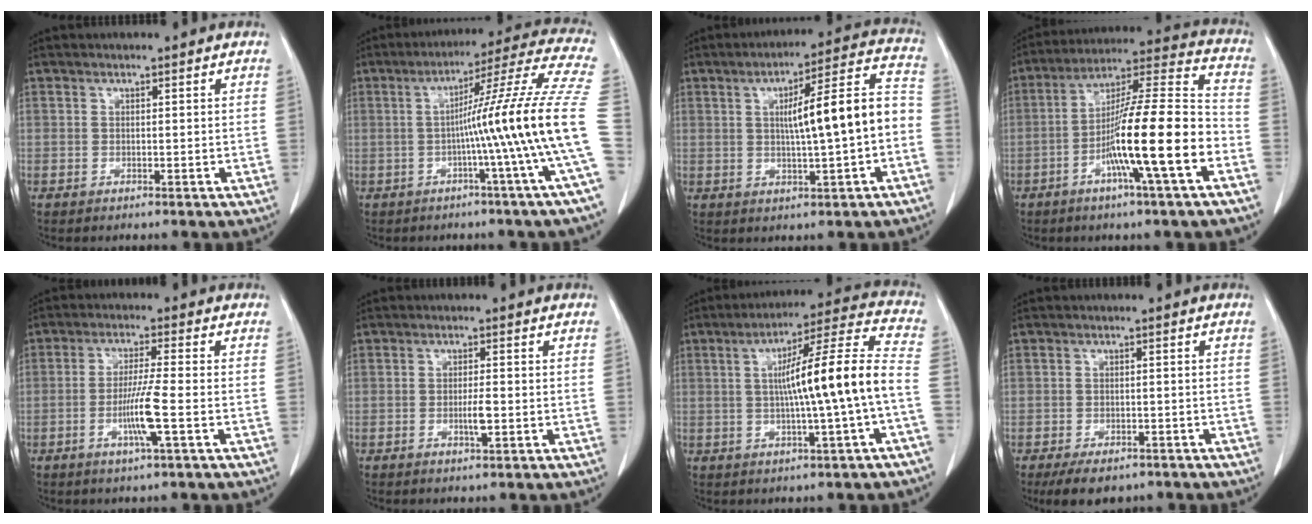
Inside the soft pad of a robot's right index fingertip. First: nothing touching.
{"total": 17.8, "force": [-3.0, -3.6, 17.2], "torque": [-0.227, 0.005, -0.057]}
{"total": 12.5, "force": [-0.6, 1.1, 12.4], "torque": [-0.176, 0.031, -0.007]}
{"total": 17.1, "force": [-5.9, 0.0, 16.0], "torque": [-0.272, 0.002, -0.105]}
{"total": 6.6, "force": [-2.0, -0.6, 6.2], "torque": [-0.119, -0.009, -0.039]}
{"total": 2.6, "force": [-0.7, 0.3, 2.5], "torque": [-0.048, -0.002, -0.010]}
{"total": 14.3, "force": [-1.1, -0.9, 14.3], "torque": [-0.222, 0.018, -0.022]}
{"total": 6.3, "force": [-4.6, 3.1, 2.9], "torque": [-0.040, -0.003, -0.065]}